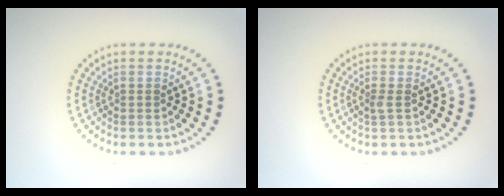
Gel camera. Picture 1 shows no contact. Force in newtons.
{"total": 0.7, "press": 0.5, "slide": 0.4}